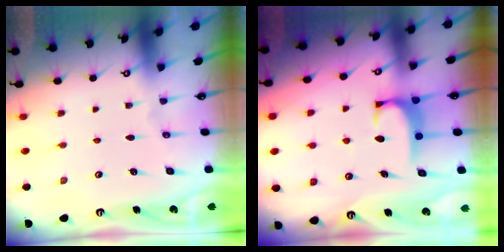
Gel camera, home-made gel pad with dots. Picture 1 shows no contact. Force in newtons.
{"total": 2.0, "press": 1.9, "slide": 0.5}